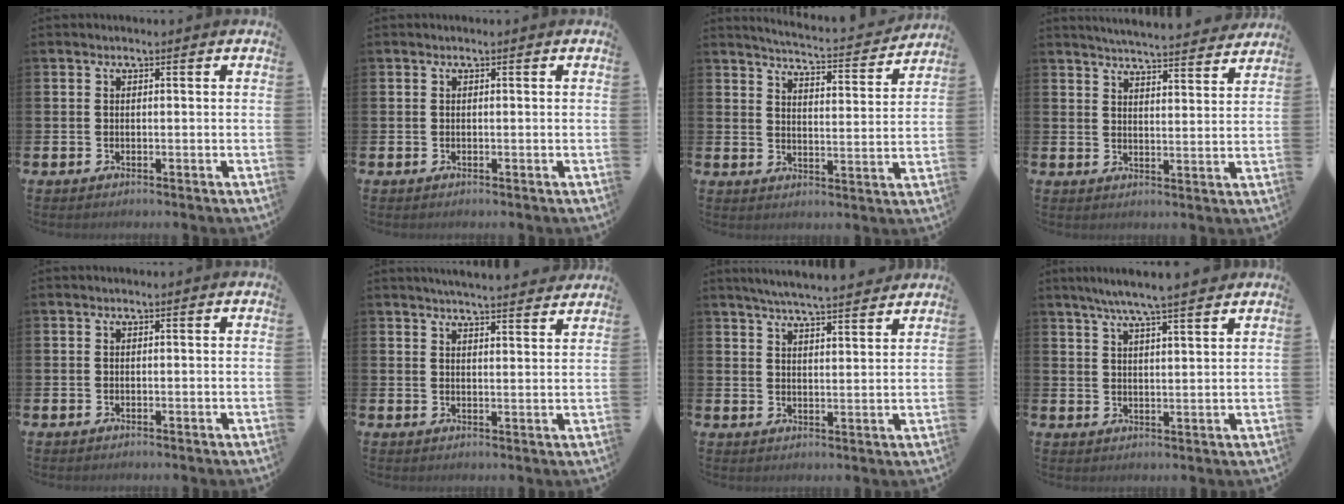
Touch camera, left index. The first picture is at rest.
{"total": 0.0}
{"total": 4.6, "force": [4.5, 0.0, 1.0], "torque": [-0.032, -0.041, 0.072]}
{"total": 5.3, "force": [5.3, -0.1, 0.6], "torque": [-0.023, -0.039, 0.094]}
{"total": 0.0}
{"total": 4.8, "force": [4.7, -0.3, 0.5], "torque": [-0.018, -0.026, 0.084]}
{"total": 5.6, "force": [5.5, -0.1, 1.2], "torque": [-0.034, -0.031, 0.097]}
{"total": 6.2, "force": [5.7, -0.1, 2.5], "torque": [-0.060, -0.021, 0.101]}